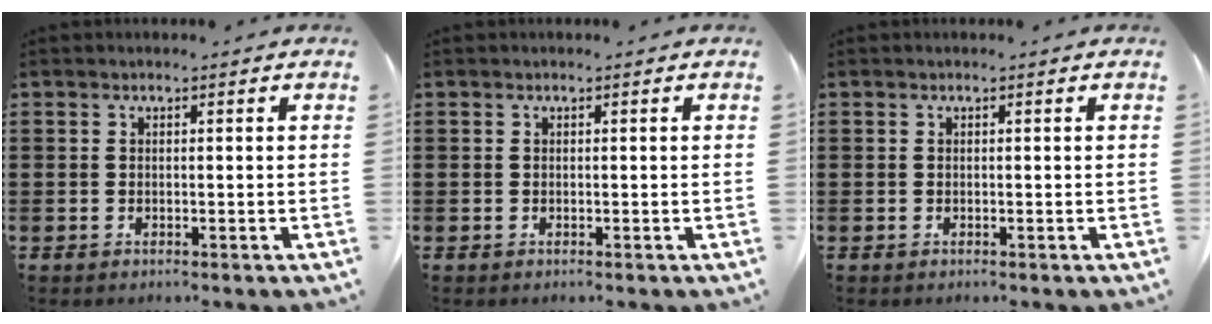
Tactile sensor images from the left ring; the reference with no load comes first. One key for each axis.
{"total": 0.0}
{"total": 0.0}